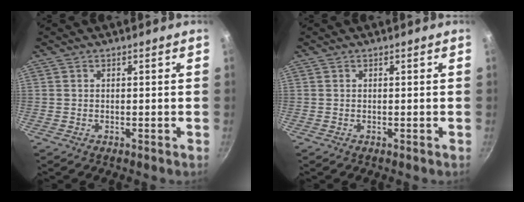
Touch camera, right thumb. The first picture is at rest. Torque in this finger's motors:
{"motor_torque": [-0.04, 0.06, -0.04, 0.04, 0.00]}